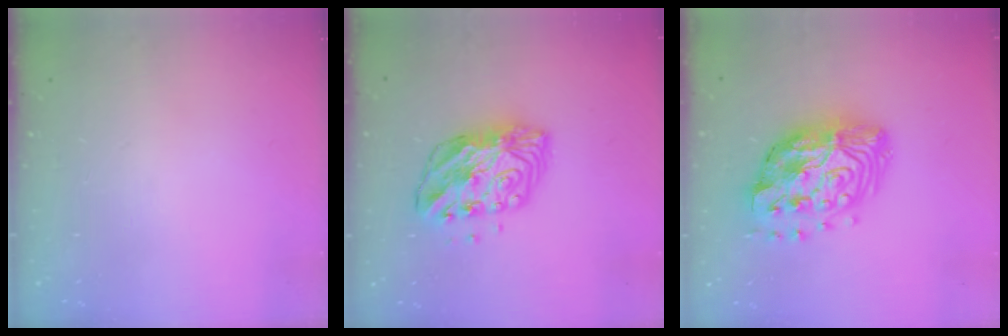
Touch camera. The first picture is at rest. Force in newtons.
{"total": 10.7, "press": 10.7, "slide": 1.2}
{"total": 18.2, "press": 18.1, "slide": 1.3}